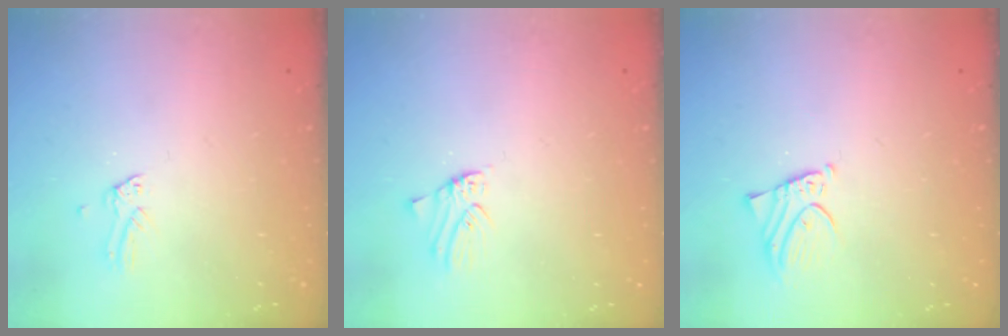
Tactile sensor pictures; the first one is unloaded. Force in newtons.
{"total": 0.5, "press": 0.5, "slide": 0.1}
{"total": 3.3, "press": 3.3, "slide": 0.2}